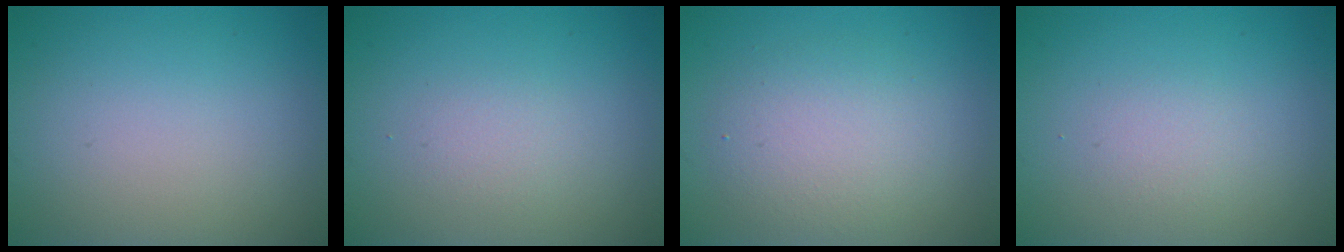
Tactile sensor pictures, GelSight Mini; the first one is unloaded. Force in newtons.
{"total": 1.2, "press": 1.2, "slide": 0.1}
{"total": 3.8, "press": 3.8, "slide": 0.4}
{"total": 1.2, "press": 1.2, "slide": 0.1}